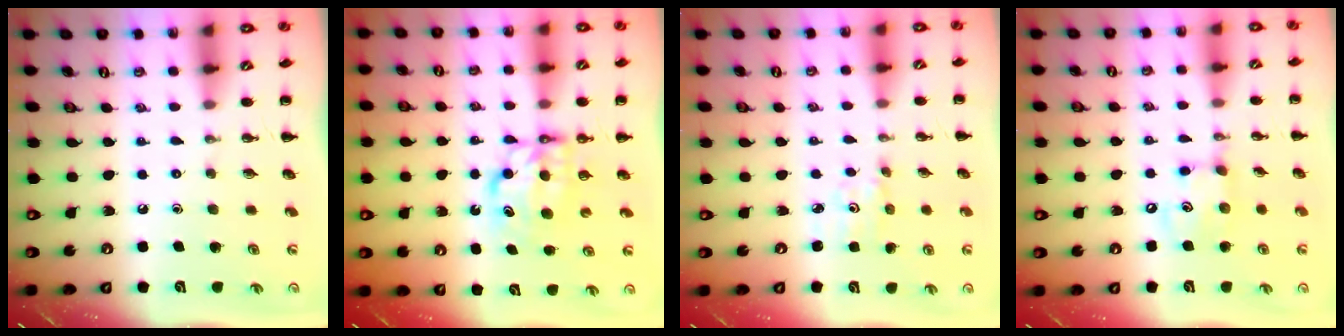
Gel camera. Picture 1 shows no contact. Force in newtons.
{"total": 6.6, "press": 6.6, "slide": 0.5}
{"total": 1.9, "press": 1.9, "slide": 0.4}
{"total": 7.9, "press": 7.8, "slide": 1.1}